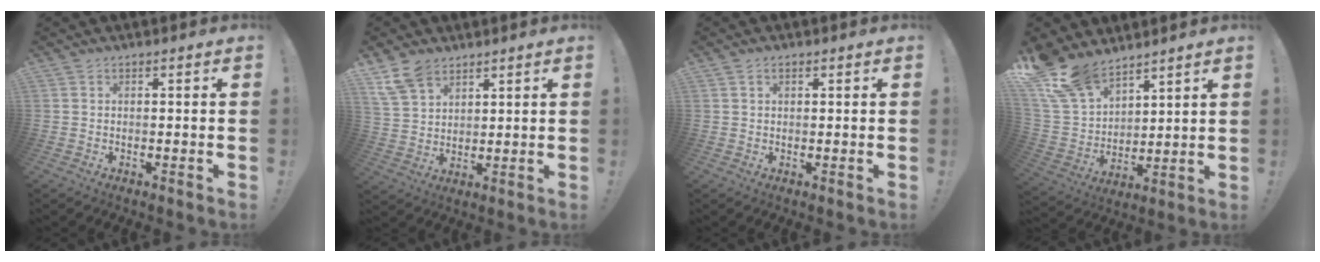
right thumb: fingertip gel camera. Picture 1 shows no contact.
{"total": 10.1, "force": [7.0, 6.1, 4.0], "torque": [-0.086, -0.034, 0.140]}
{"total": 1.0, "force": [0.6, 0.6, 0.5], "torque": [-0.006, 0.001, 0.011]}
{"total": 16.8, "force": [13.0, 8.6, 6.4], "torque": [-0.131, -0.083, 0.250]}